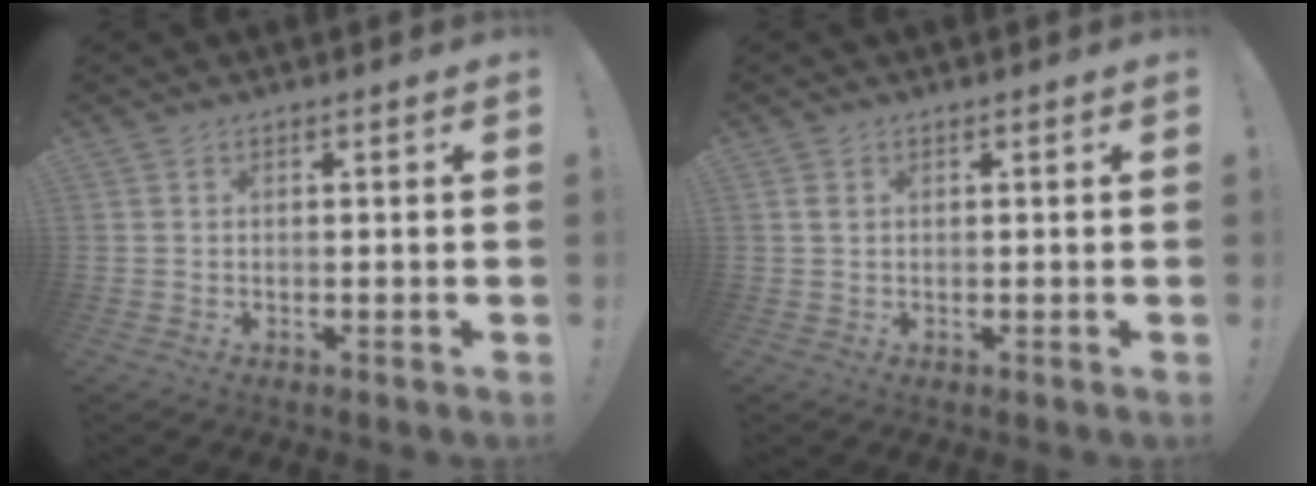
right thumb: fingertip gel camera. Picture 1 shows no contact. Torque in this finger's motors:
{"motor_torque": [0.00, 0.00, 0.00, 0.00, 0.00]}